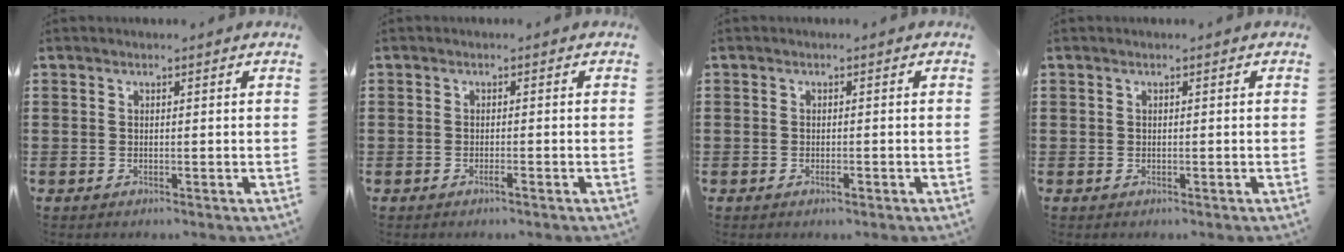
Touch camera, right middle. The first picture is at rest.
{"total": 1.0, "force": [-0.6, 0.1, 0.7], "torque": [-0.014, -0.004, -0.011]}
{"total": 0.9, "force": [-0.6, 0.3, 0.7], "torque": [-0.015, -0.006, -0.009]}
{"total": 0.0}